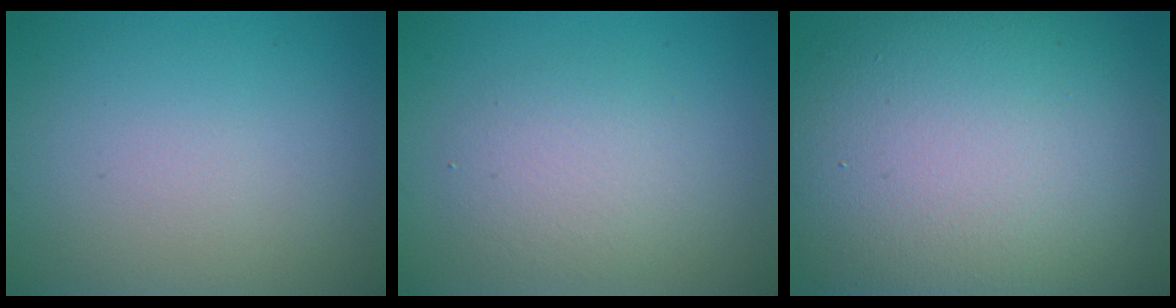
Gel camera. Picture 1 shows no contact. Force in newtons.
{"total": 2.9, "press": 2.9, "slide": 0.4}
{"total": 16.5, "press": 16.5, "slide": 1.4}